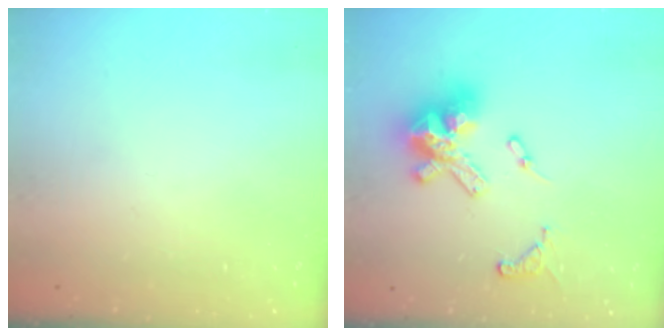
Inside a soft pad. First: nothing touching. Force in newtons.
{"total": 15.9, "press": 15.9, "slide": 1.7}